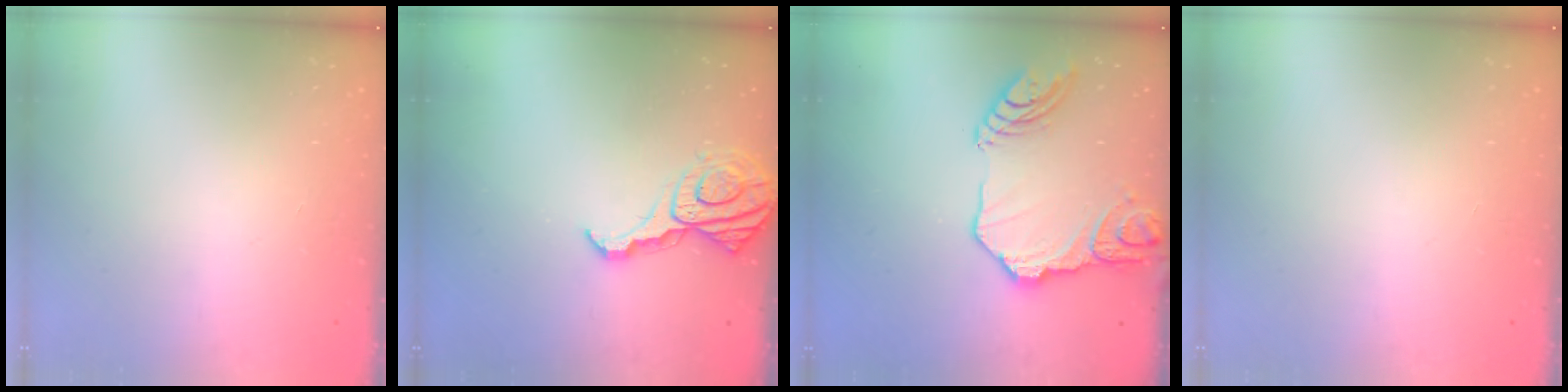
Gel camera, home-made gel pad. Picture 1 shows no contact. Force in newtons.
{"total": 13.7, "press": 13.7, "slide": 0.4}
{"total": 16.8, "press": 16.7, "slide": 1.6}
{"total": 0.0}